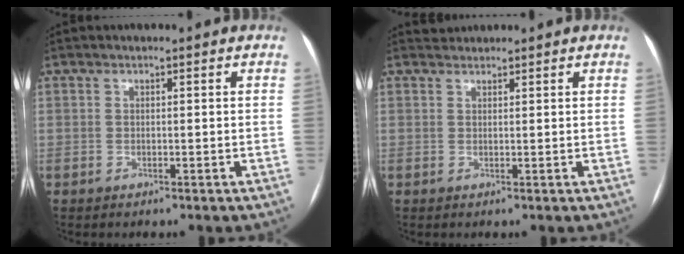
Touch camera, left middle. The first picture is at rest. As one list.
[{"total": 1.1, "force": [1.0, 0.1, -0.5], "torque": [-0.004, 0.006, 0.021]}]